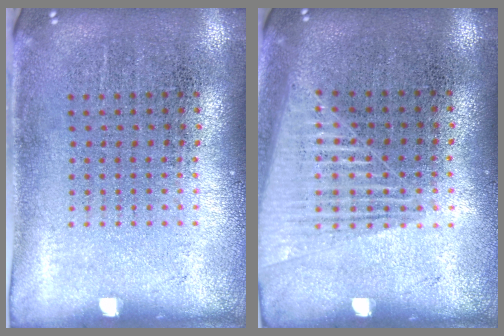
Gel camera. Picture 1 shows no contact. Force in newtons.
{"total": 1.5, "press": 1.5, "slide": 0.4}